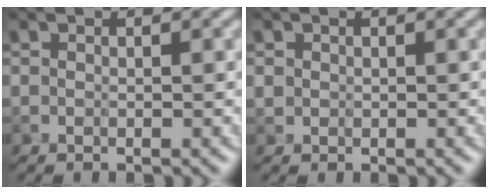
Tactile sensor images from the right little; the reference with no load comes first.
{"total": 0.7, "force": [0.1, 0.7, 0.1], "torque": [-0.002, -0.003, 0.007]}